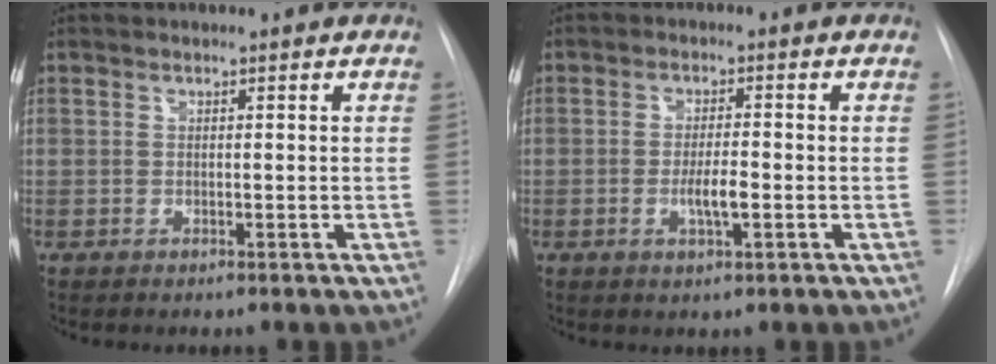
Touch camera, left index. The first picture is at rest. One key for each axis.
{"total": 3.7, "fx": -1.1, "fy": 0.7, "fz": 3.5, "tx": -0.064, "ty": -0.004, "tz": -0.018}